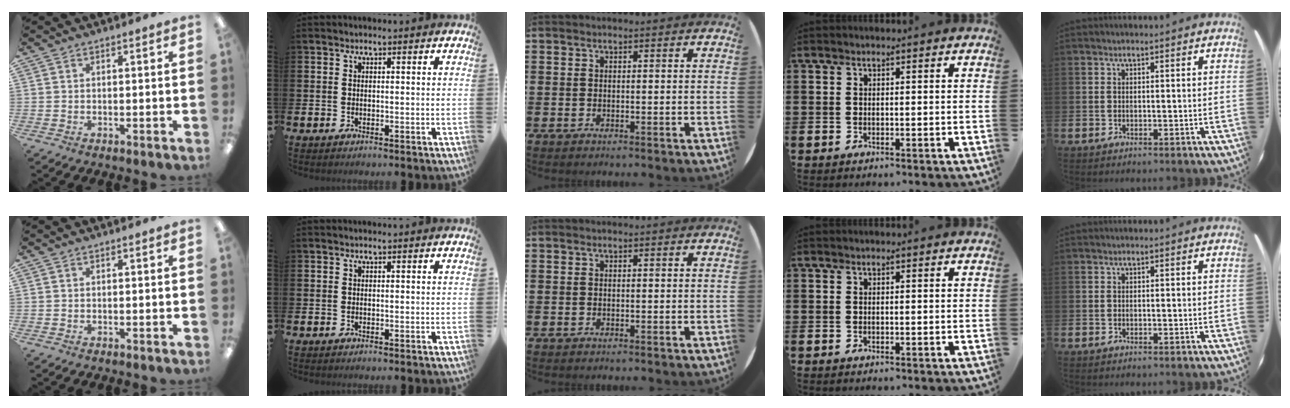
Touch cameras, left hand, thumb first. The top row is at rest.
{}